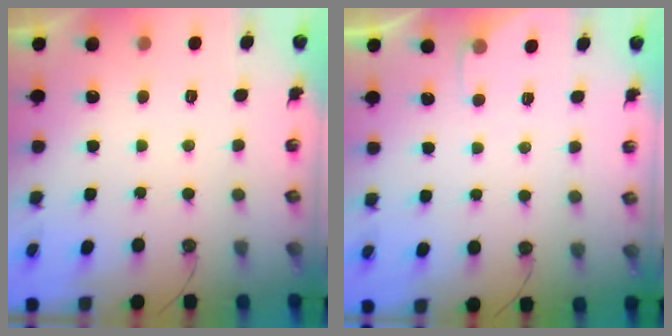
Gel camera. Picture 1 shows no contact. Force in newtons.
{"total": 3.0, "press": 3.0, "slide": 0.4}